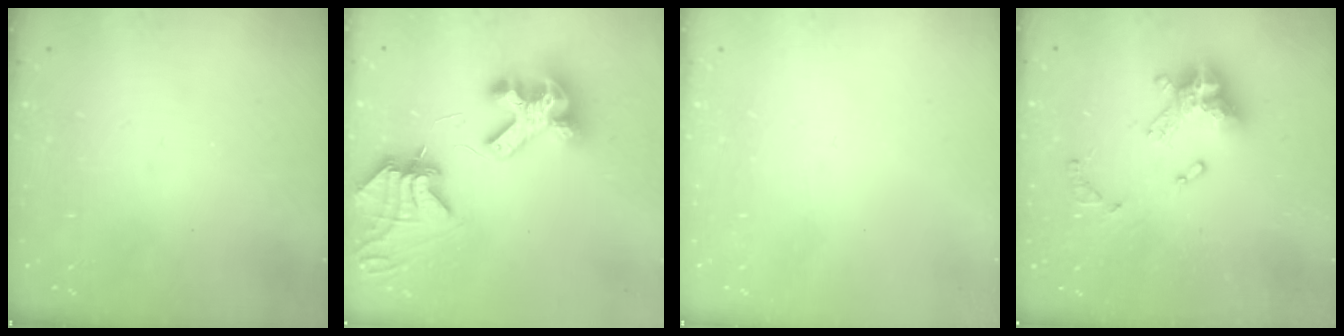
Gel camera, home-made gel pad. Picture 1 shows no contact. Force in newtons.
{"total": 12.5, "press": 12.4, "slide": 1.5}
{"total": 0.0}
{"total": 14.7, "press": 14.6, "slide": 1.6}